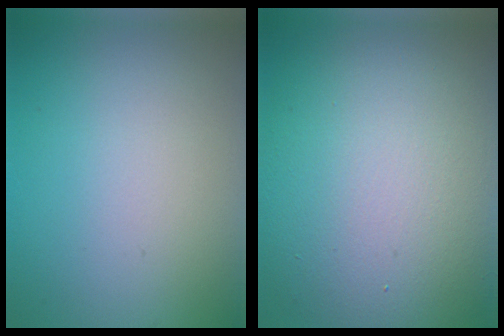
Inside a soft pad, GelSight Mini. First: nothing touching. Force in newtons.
{"total": 14.2, "press": 14.2, "slide": 0.7}